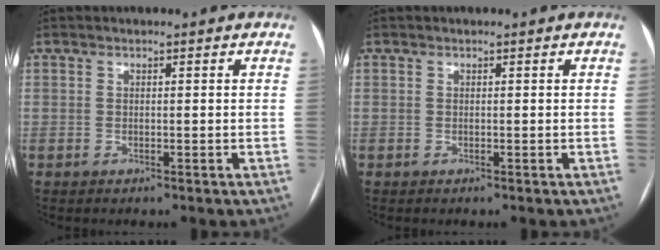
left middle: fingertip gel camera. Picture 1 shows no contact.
{"total": 0.0}